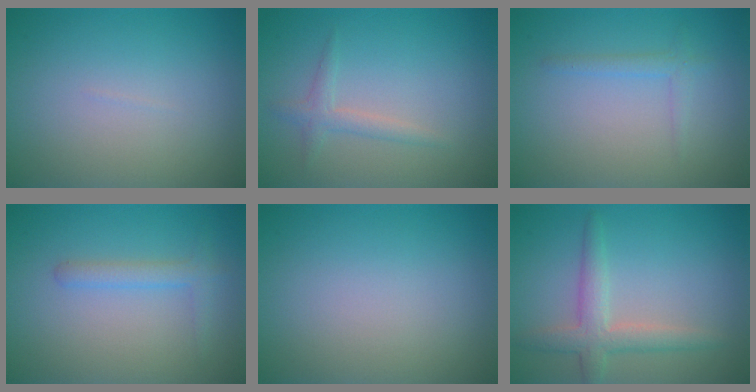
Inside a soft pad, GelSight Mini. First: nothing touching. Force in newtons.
{"total": 1.6, "press": 1.6, "slide": 0.1}
{"total": 1.3, "press": 1.3, "slide": 0.1}
{"total": 1.7, "press": 1.7, "slide": 0.1}
{"total": 0.0}
{"total": 3.1, "press": 3.1, "slide": 0.0}